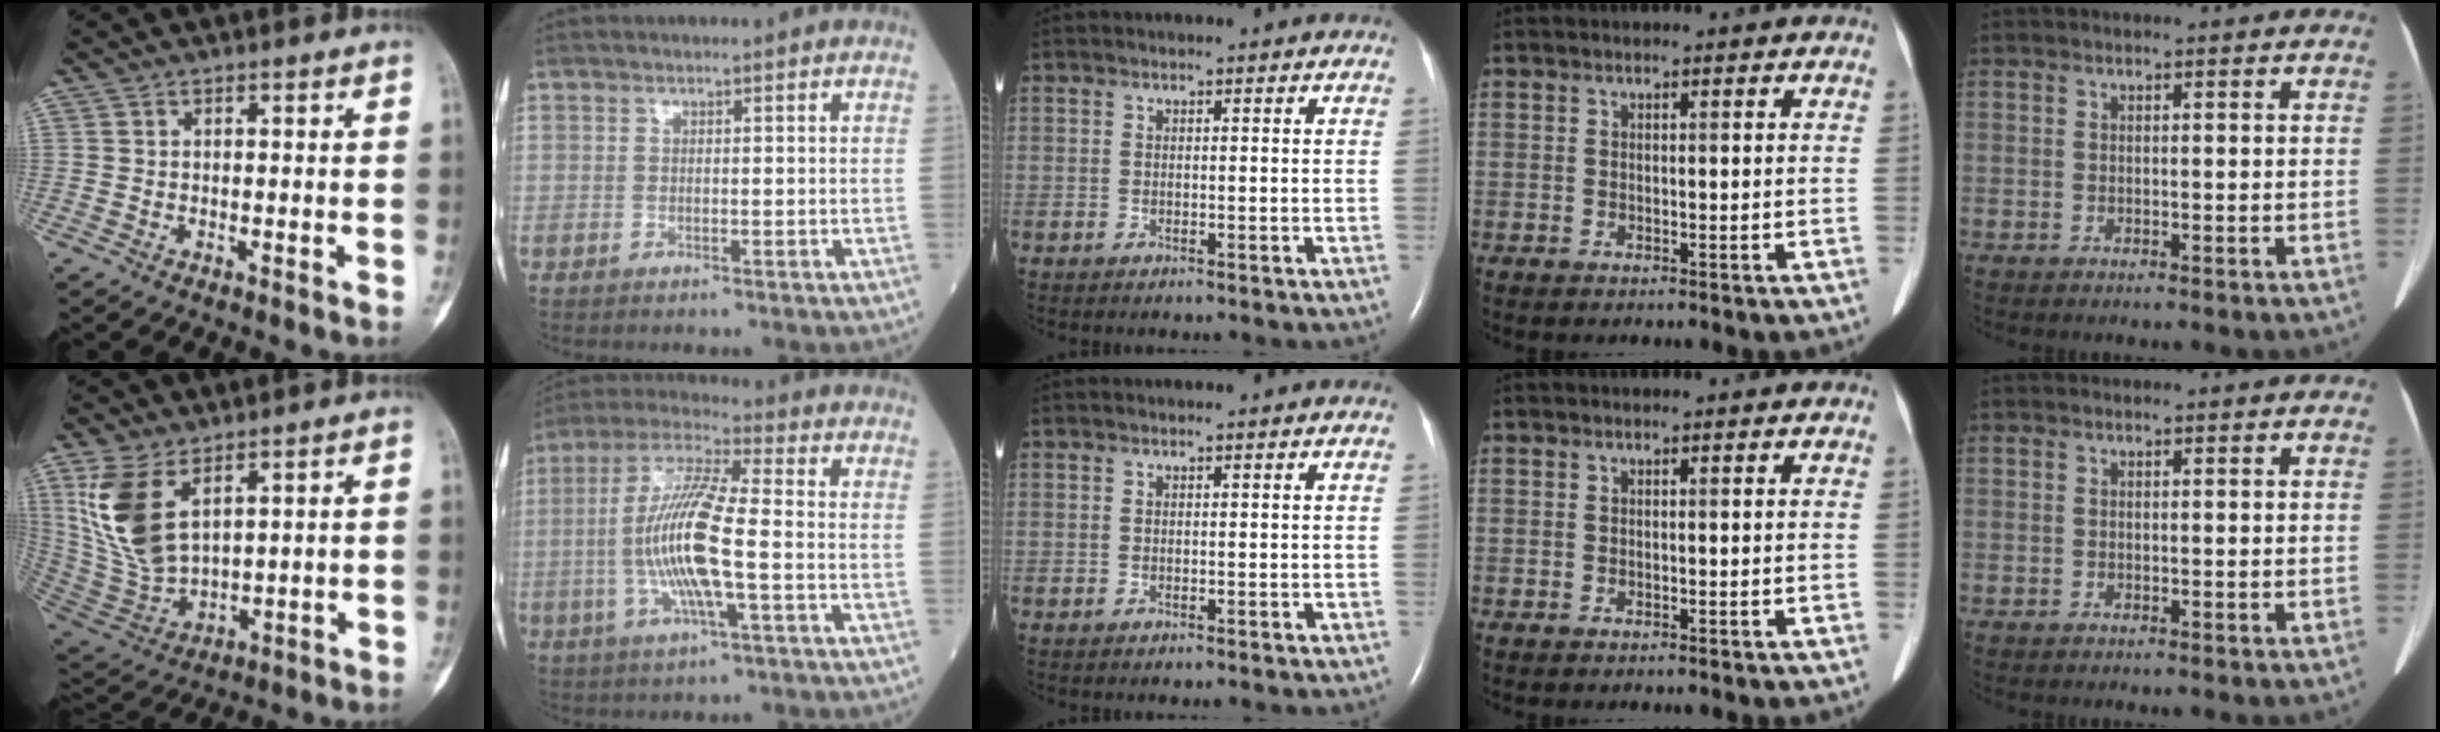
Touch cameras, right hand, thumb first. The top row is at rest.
{"thumb": {"total": 13.5, "force": [5.9, 7.0, 9.9], "torque": [-0.207, -0.024, 0.138]}, "index": {"total": 13.8, "force": [-2.1, 1.6, 13.6], "torque": [-0.277, 0.000, -0.042]}}